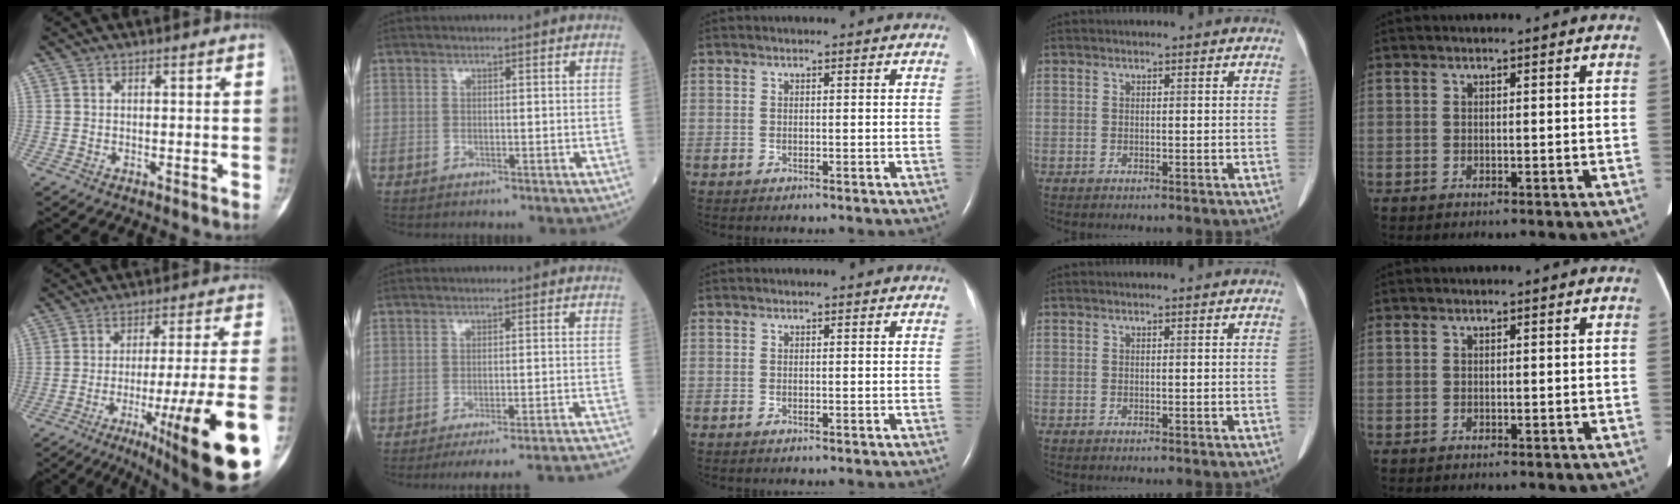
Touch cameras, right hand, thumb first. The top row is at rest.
{"thumb": {"total": 23.0, "force": [-9.8, 2.0, 20.7], "torque": [-0.249, 0.025, -0.140]}, "index": {"total": 22.4, "force": [-21.4, -1.7, 6.6], "torque": [-0.034, -0.021, -0.262]}}